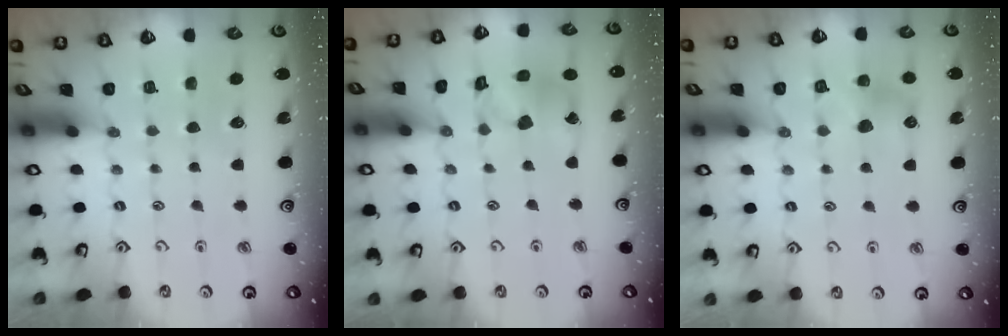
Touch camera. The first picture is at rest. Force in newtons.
{"total": 11.9, "press": 11.8, "slide": 1.4}
{"total": 7.6, "press": 7.6, "slide": 0.6}